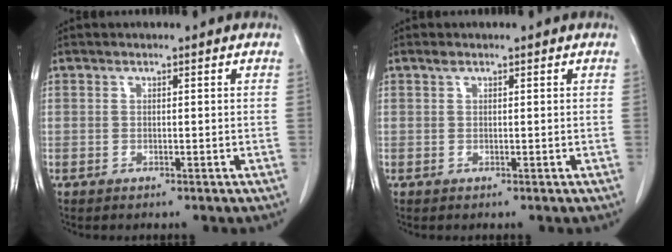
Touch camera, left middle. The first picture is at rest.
{"total": 0.6, "force": [0.4, 0.2, 0.4], "torque": [-0.015, 0.015, 0.009]}